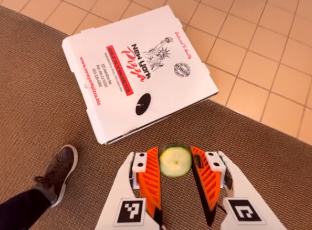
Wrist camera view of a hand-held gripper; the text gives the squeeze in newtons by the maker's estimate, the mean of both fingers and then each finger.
{"total": 7.9, "left": 8.2, "right": 7.7}